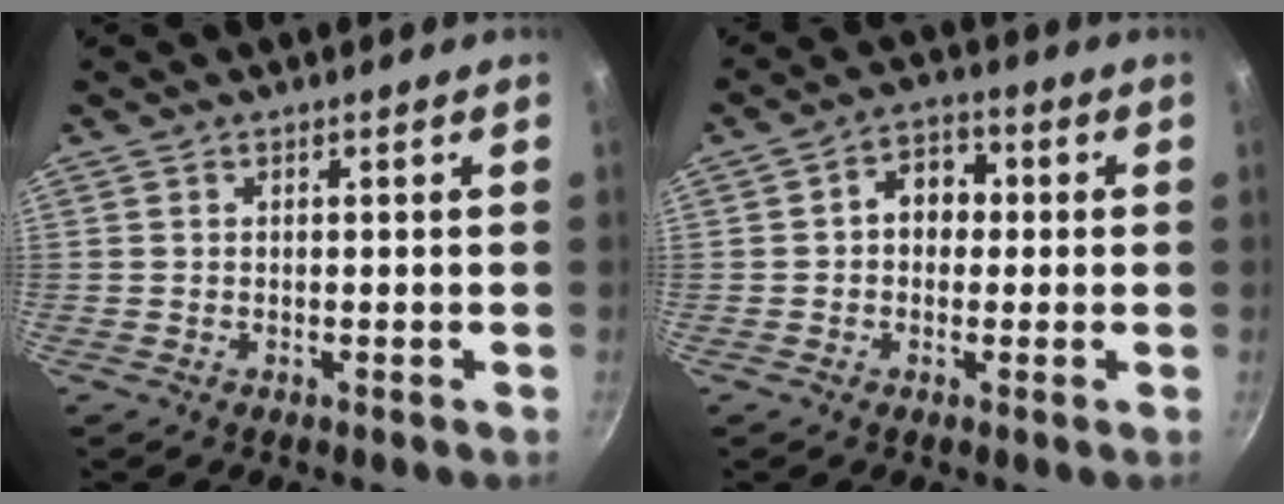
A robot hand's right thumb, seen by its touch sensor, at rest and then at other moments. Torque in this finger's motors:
{"motor_torque": [-0.06, 0.19, 0.00, -0.14, 0.01]}